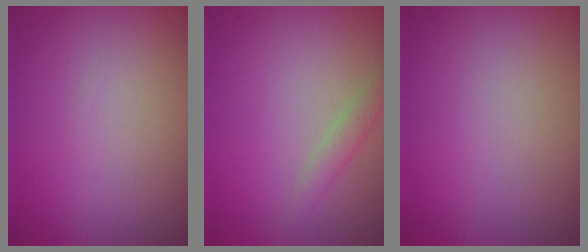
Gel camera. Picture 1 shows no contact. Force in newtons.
{"total": 1.5, "press": 1.4, "slide": 0.0}
{"total": 0.0}